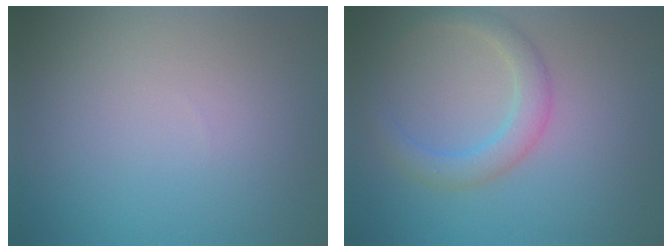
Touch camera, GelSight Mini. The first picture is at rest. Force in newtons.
{"total": 3.0, "press": 3.0, "slide": 0.1}